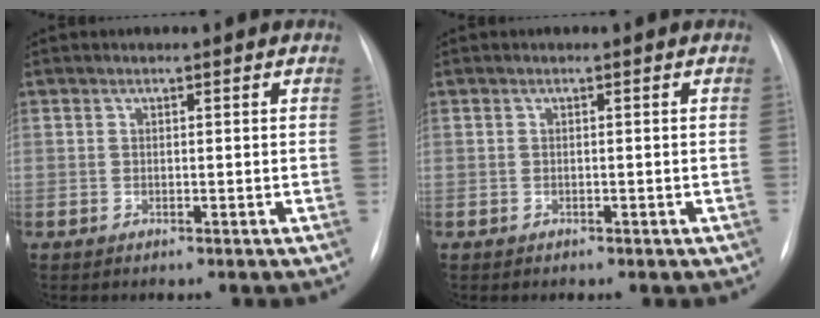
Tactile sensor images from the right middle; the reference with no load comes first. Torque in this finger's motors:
{"motor_torque": [-0.35, -0.15, -0.01, -0.01]}